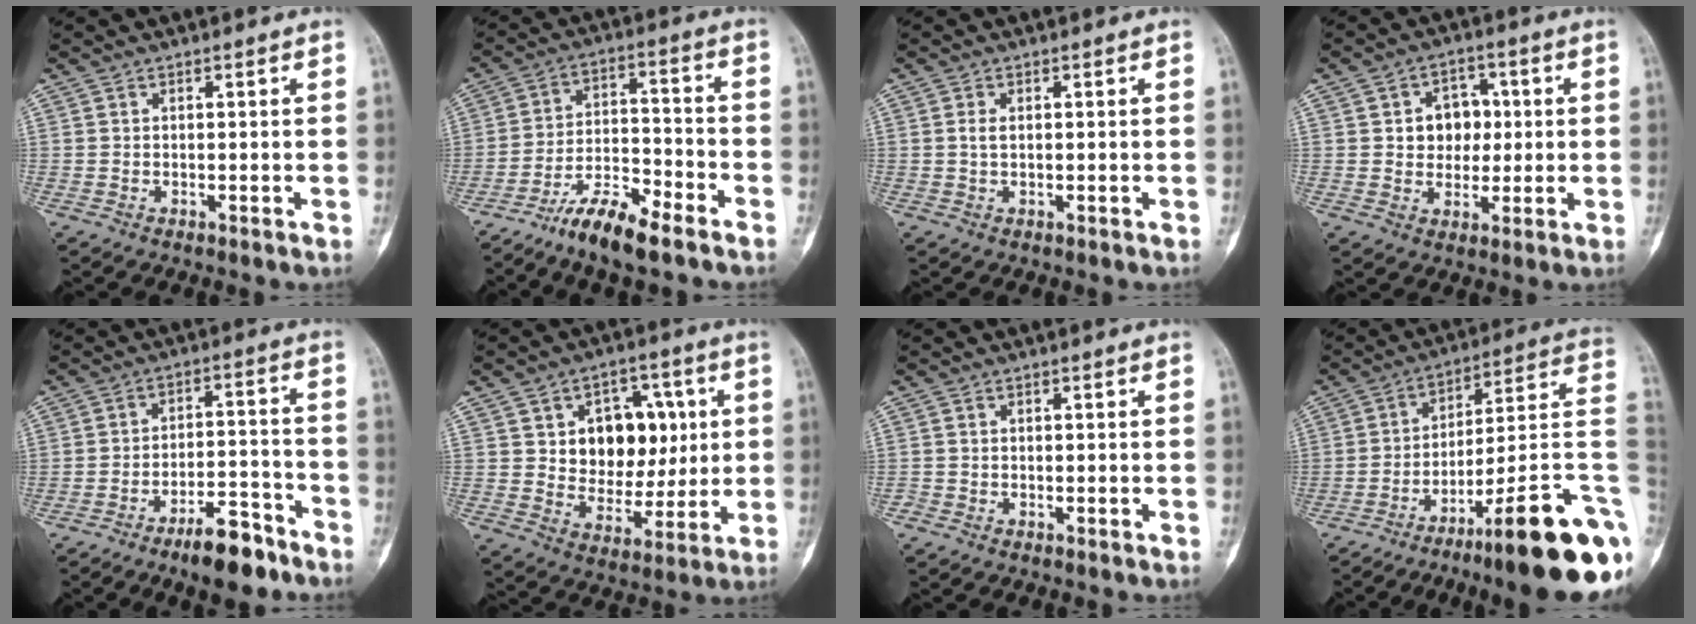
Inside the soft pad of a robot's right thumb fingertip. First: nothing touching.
{"total": 10.8, "force": [-8.0, 2.2, 6.9], "torque": [-0.132, 0.053, -0.147]}
{"total": 1.3, "force": [0.2, 0.7, 1.1], "torque": [-0.026, 0.001, 0.005]}
{"total": 7.9, "force": [1.0, 6.4, 4.5], "torque": [-0.022, 0.004, 0.013]}
{"total": 9.8, "force": [-7.0, 3.0, 6.1], "torque": [-0.087, 0.057, -0.114]}
{"total": 14.4, "force": [3.0, 10.5, 9.4], "torque": [-0.079, -0.005, 0.054]}
{"total": 0.6, "force": [-0.5, 0.3, -0.1], "torque": [0.004, 0.002, -0.015]}
{"total": 23.6, "force": [-10.8, 3.7, 20.6], "torque": [-0.210, 0.082, -0.156]}